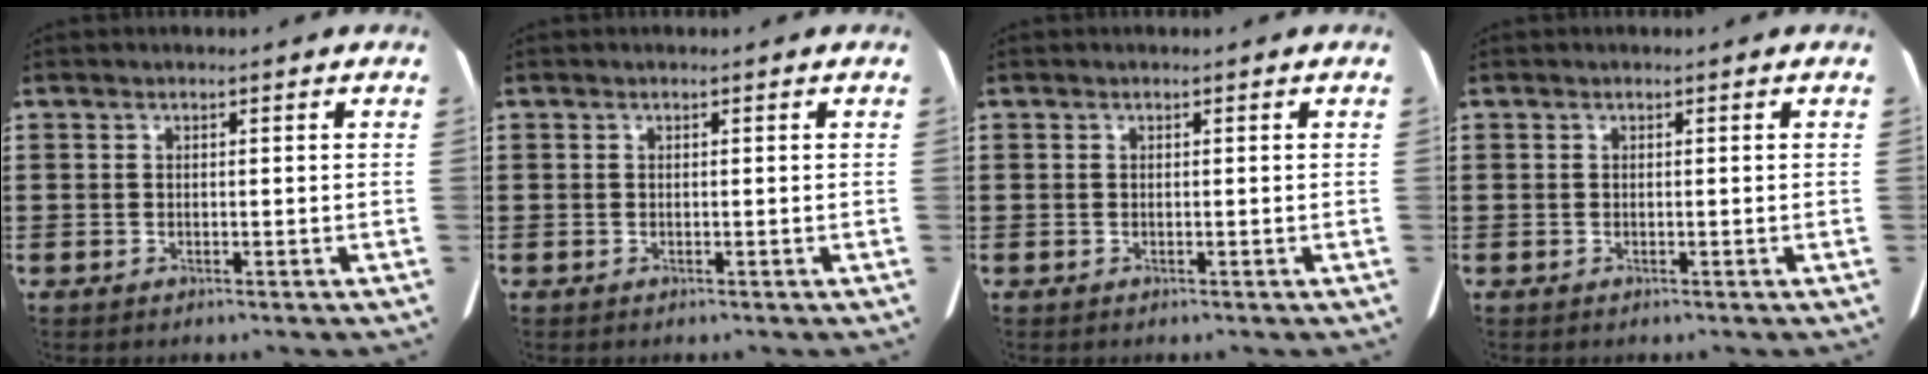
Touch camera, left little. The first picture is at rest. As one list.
[{"total": 0.0}, {"total": 0.0}, {"total": 0.0}]